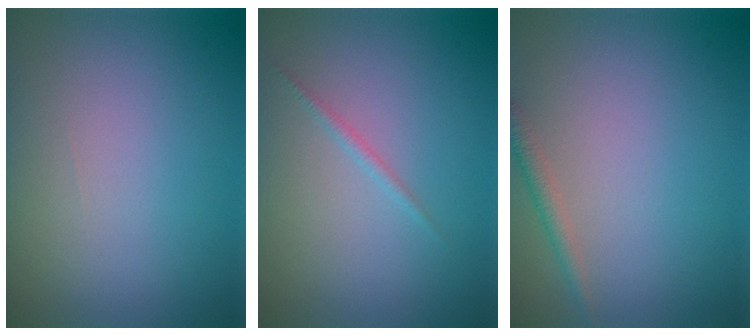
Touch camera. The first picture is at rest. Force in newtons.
{"total": 0.7, "press": 0.7, "slide": 0.1}
{"total": 1.3, "press": 1.3, "slide": 0.1}